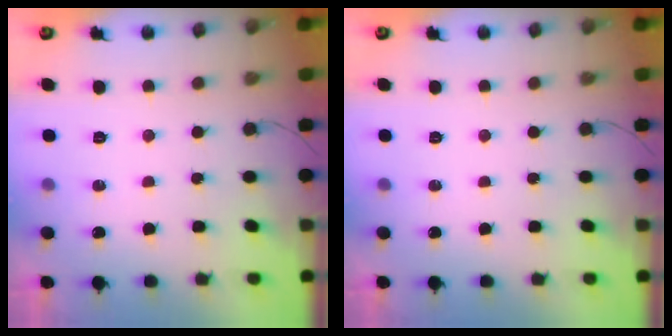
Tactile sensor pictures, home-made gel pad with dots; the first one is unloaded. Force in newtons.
{"total": 0.0}